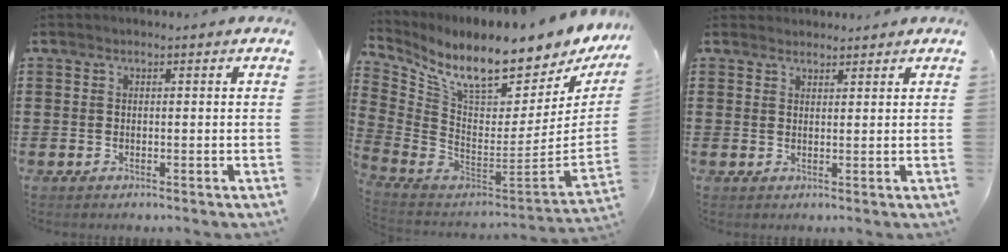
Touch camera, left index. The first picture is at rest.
{"total": 10.6, "force": [8.5, 1.2, 6.3], "torque": [-0.142, -0.085, 0.140]}
{"total": 1.8, "force": [1.7, 0.6, -0.1], "torque": [-0.002, 0.004, 0.034]}